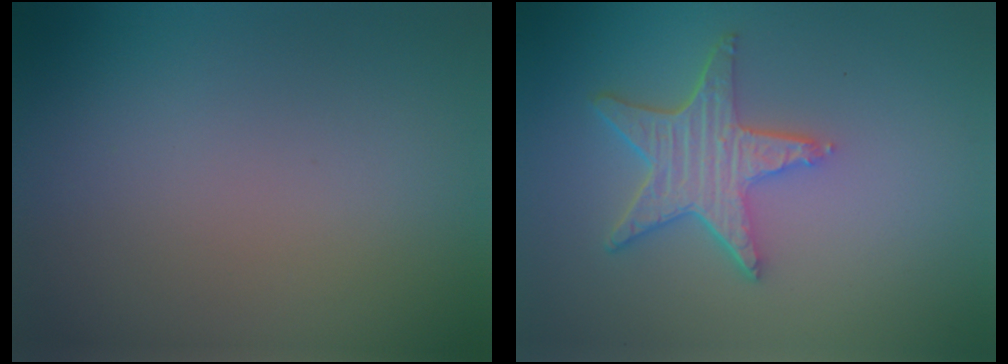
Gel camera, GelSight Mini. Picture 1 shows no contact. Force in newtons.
{"total": 5.1, "press": 4.0, "slide": 3.1}